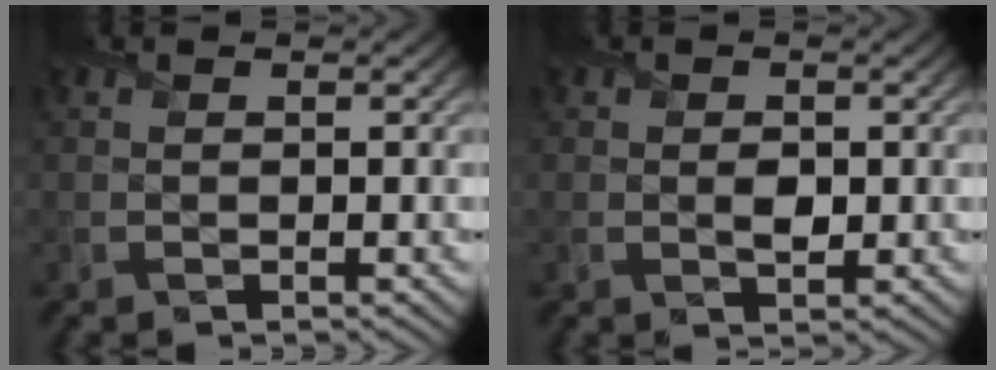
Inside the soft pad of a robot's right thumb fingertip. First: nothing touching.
{"total": 1.4, "force": [0.0, 0.9, 1.0], "torque": [-0.017, -0.002, 0.000]}